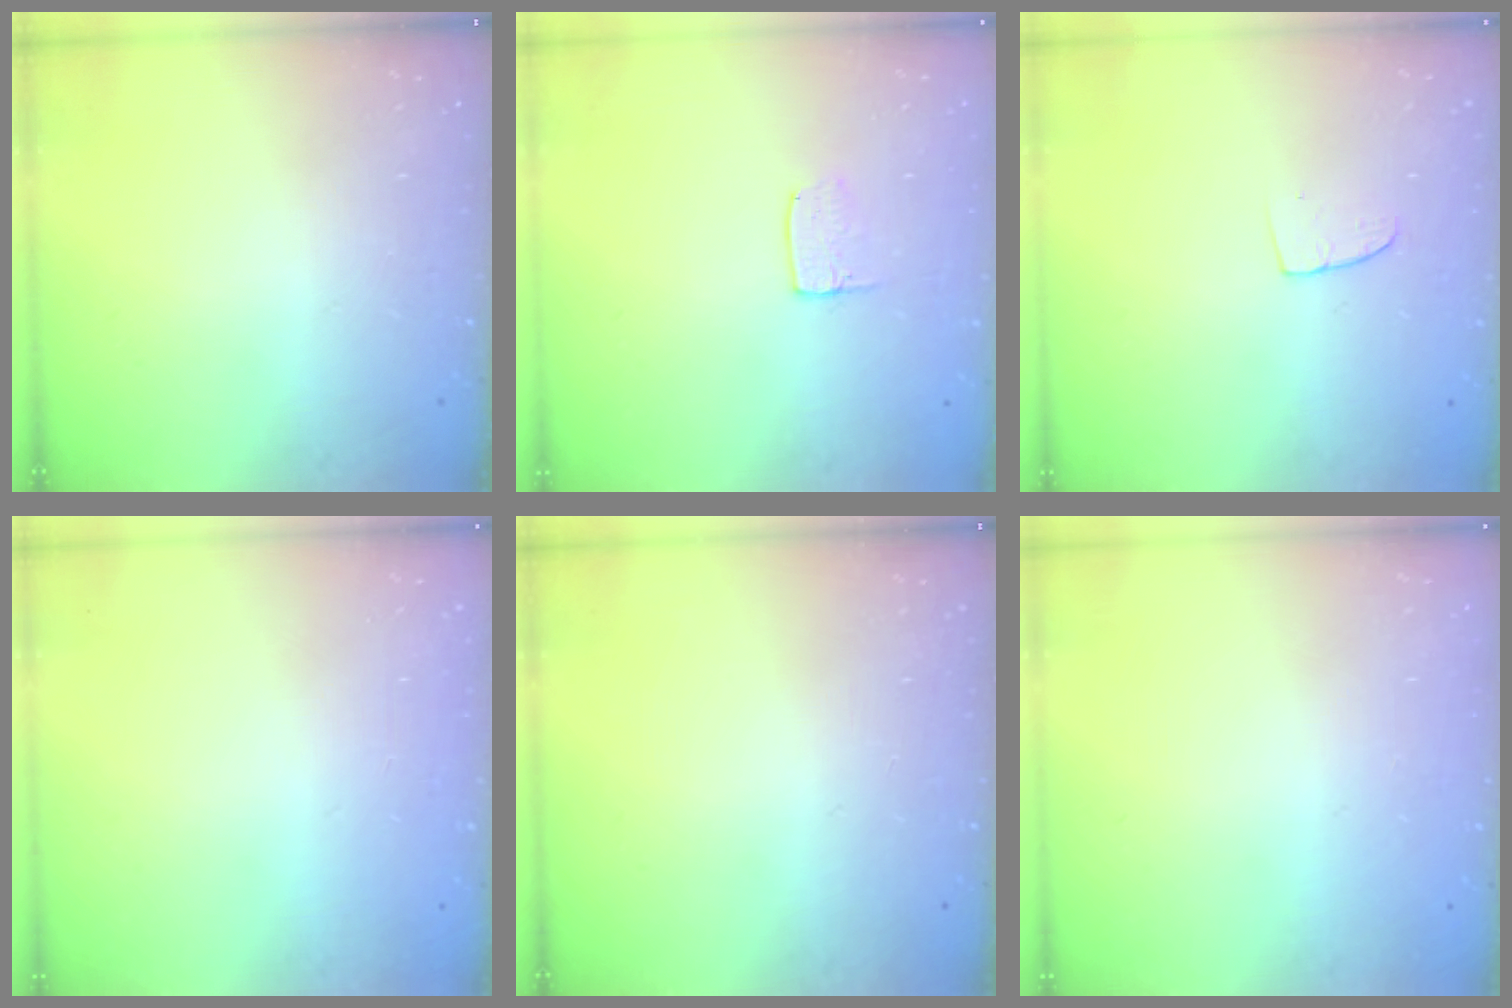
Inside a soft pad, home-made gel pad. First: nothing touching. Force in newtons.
{"total": 3.4, "press": 3.3, "slide": 0.3}
{"total": 5.2, "press": 5.2, "slide": 0.4}
{"total": 0.0}
{"total": 0.0}
{"total": 0.0}